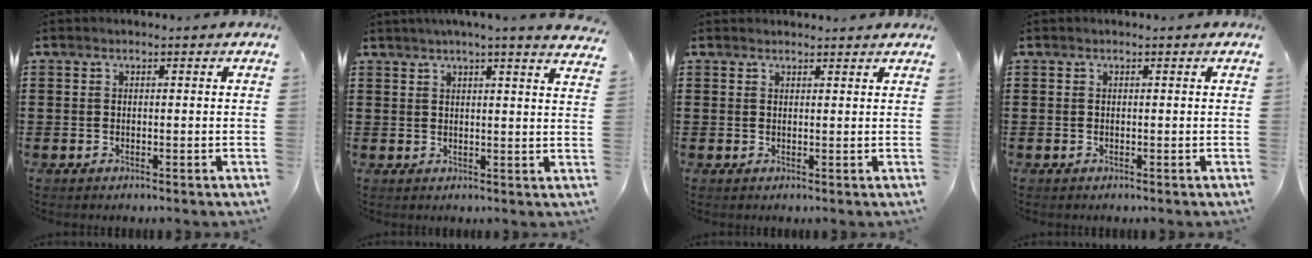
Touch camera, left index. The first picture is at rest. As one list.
[{"total": 3.5, "force": [3.0, -0.8, 1.6], "torque": [-0.038, -0.013, 0.052]}, {"total": 1.2, "force": [1.2, 0.1, 0.1], "torque": [-0.003, 0.000, 0.024]}, {"total": 0.0}]